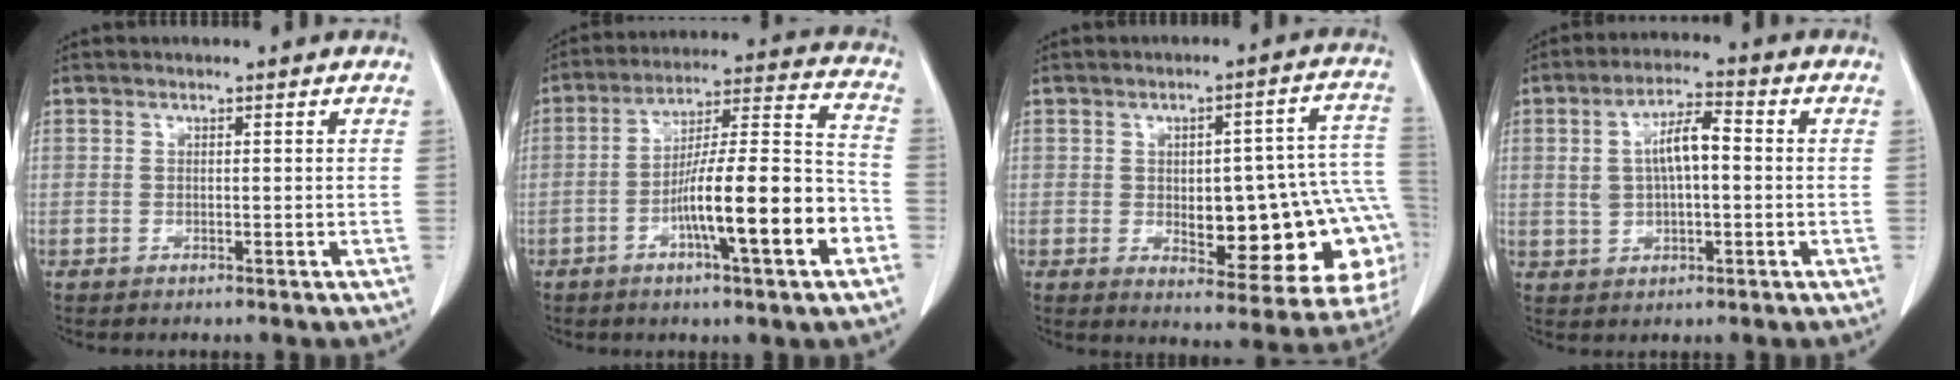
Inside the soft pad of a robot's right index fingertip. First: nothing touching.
{"total": 16.9, "force": [-6.2, 1.6, 15.7], "torque": [-0.252, 0.008, -0.097]}
{"total": 21.0, "force": [-3.7, 7.5, 19.3], "torque": [-0.167, 0.039, -0.023]}
{"total": 7.6, "force": [0.8, 2.9, 6.9], "torque": [-0.139, 0.023, 0.016]}